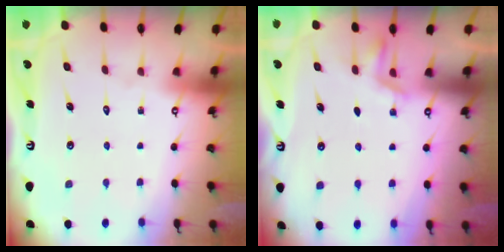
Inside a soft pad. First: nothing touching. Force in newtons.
{"total": 2.9, "press": 2.6, "slide": 1.1}